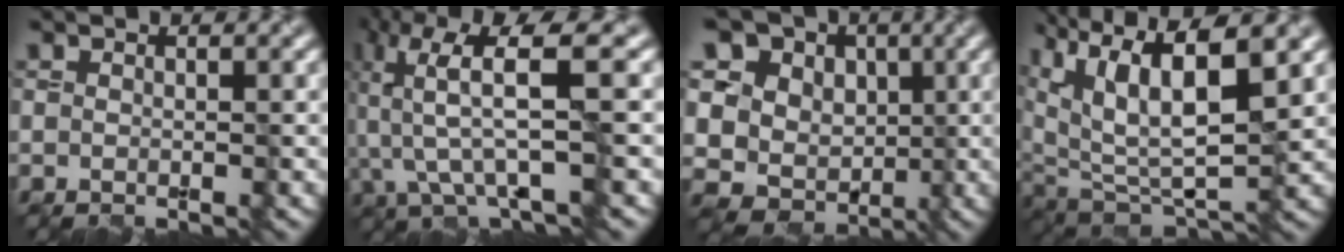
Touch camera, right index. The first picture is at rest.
{"total": 6.4, "force": [0.0, 1.4, 6.3], "torque": [-0.145, 0.007, 0.003]}
{"total": 12.9, "force": [3.7, 11.0, 5.6], "torque": [-0.120, 0.020, 0.057]}
{"total": 11.7, "force": [4.6, 5.7, 9.1], "torque": [-0.174, 0.010, 0.097]}